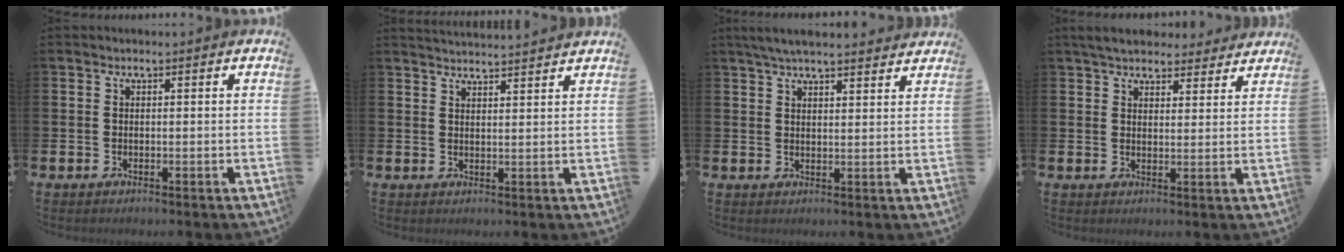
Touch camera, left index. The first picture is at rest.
{"total": 3.1, "force": [3.1, -0.2, 0.1], "torque": [0.000, -0.020, 0.055]}
{"total": 4.8, "force": [4.5, 0.6, 1.5], "torque": [-0.032, -0.013, 0.081]}
{"total": 5.3, "force": [5.0, 1.5, 1.1], "torque": [-0.028, -0.022, 0.090]}